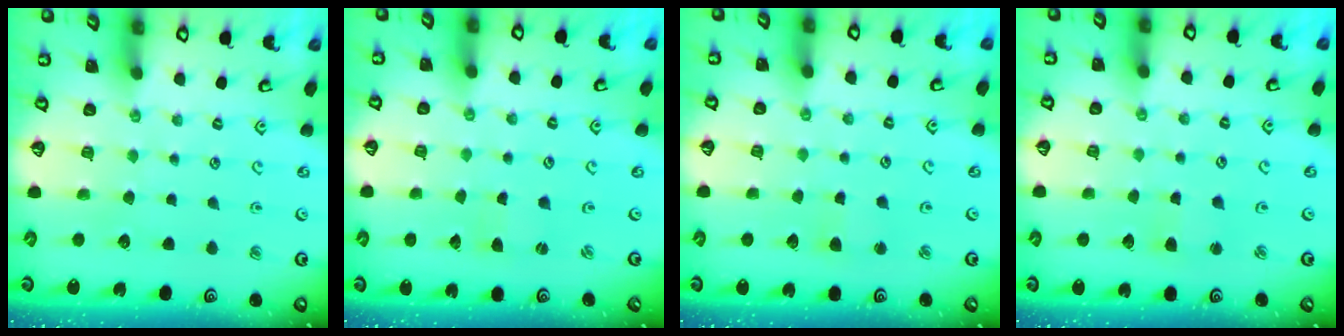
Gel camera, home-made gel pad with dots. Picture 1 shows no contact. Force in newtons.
{"total": 0.9, "press": 0.9, "slide": 0.1}
{"total": 2.9, "press": 2.9, "slide": 0.4}
{"total": 2.9, "press": 2.9, "slide": 0.3}